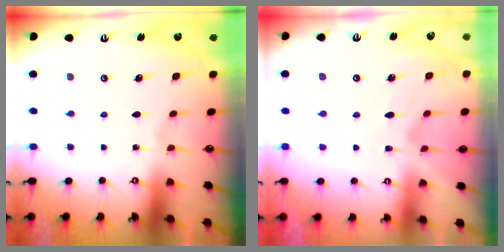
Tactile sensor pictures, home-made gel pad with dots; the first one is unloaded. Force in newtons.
{"total": 1.5, "press": 1.0, "slide": 1.1}